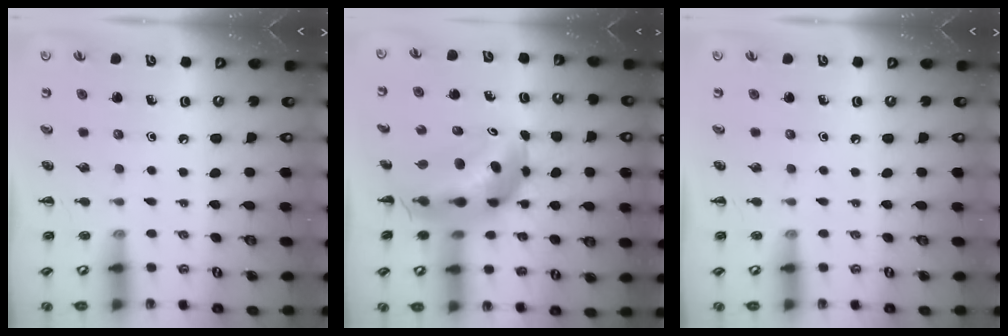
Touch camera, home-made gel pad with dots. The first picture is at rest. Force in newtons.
{"total": 11.6, "press": 10.9, "slide": 3.9}
{"total": 0.0}